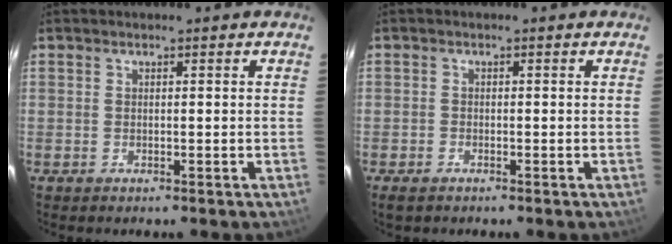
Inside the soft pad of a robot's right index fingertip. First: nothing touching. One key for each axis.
{"total": 1.8, "fx": -1.3, "fy": 1.1, "fz": 0.7, "tx": -0.014, "ty": -0.002, "tz": -0.025}